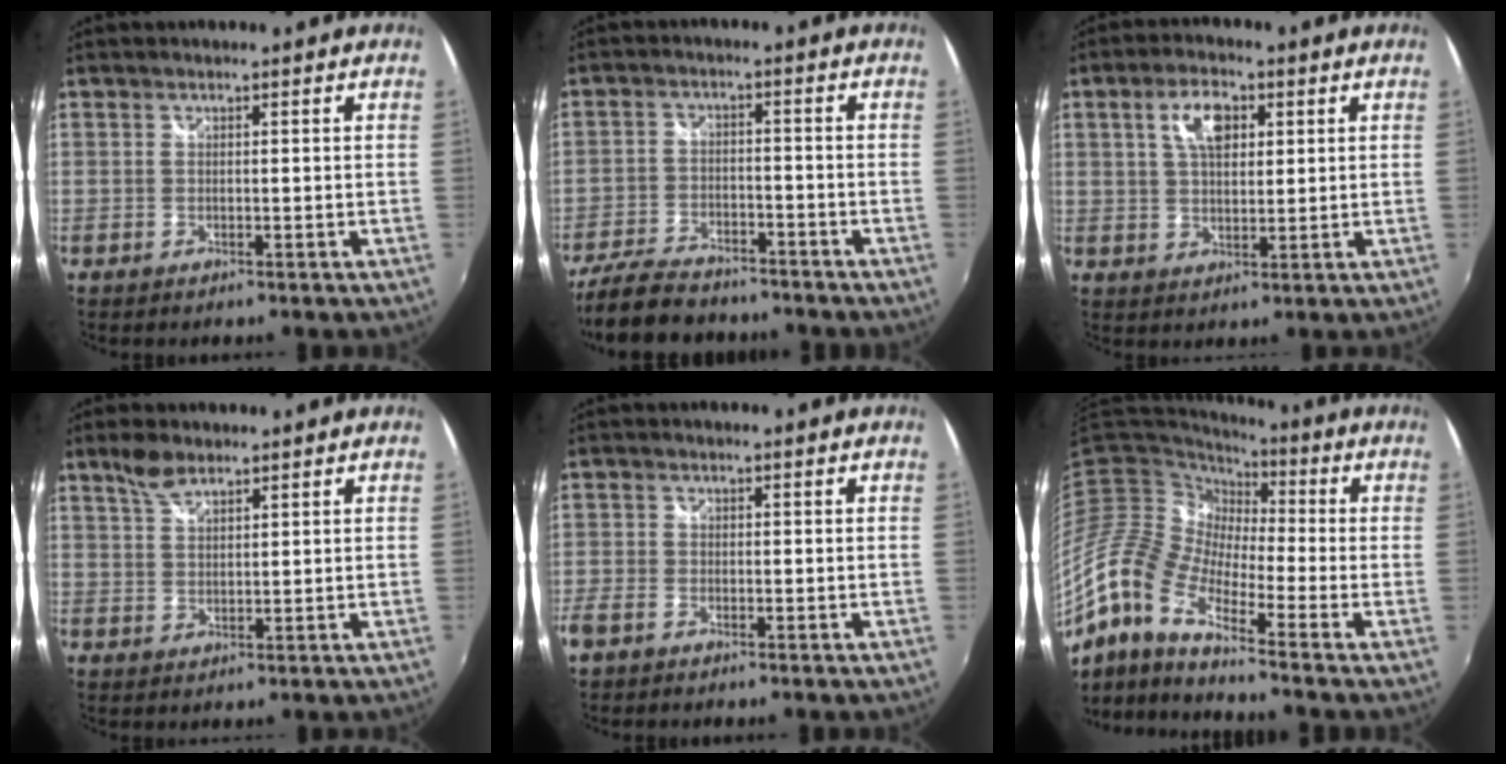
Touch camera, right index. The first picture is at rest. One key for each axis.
{"total": 13.2, "fx": -10.8, "fy": 5.3, "fz": 5.4, "tx": -0.144, "ty": -0.018, "tz": -0.180}
{"total": 6.9, "fx": 2.5, "fy": 3.6, "fz": 5.4, "tx": -0.096, "ty": 0.015, "tz": 0.043}
{"total": 4.1, "fx": 3.0, "fy": 1.5, "fz": 2.3, "tx": -0.041, "ty": 0.007, "tz": 0.058}
{"total": 4.0, "fx": -2.7, "fy": 2.2, "fz": 1.9, "tx": -0.048, "ty": -0.006, "tz": -0.056}
{"total": 15.1, "fx": -7.8, "fy": 4.4, "fz": 12.2, "tx": -0.209, "ty": -0.022, "tz": -0.172}